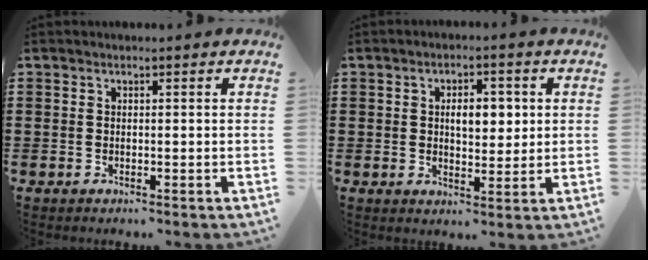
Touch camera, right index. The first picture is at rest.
{"total": 5.1, "force": [0.8, 2.7, 4.2], "torque": [-0.065, 0.002, 0.004]}